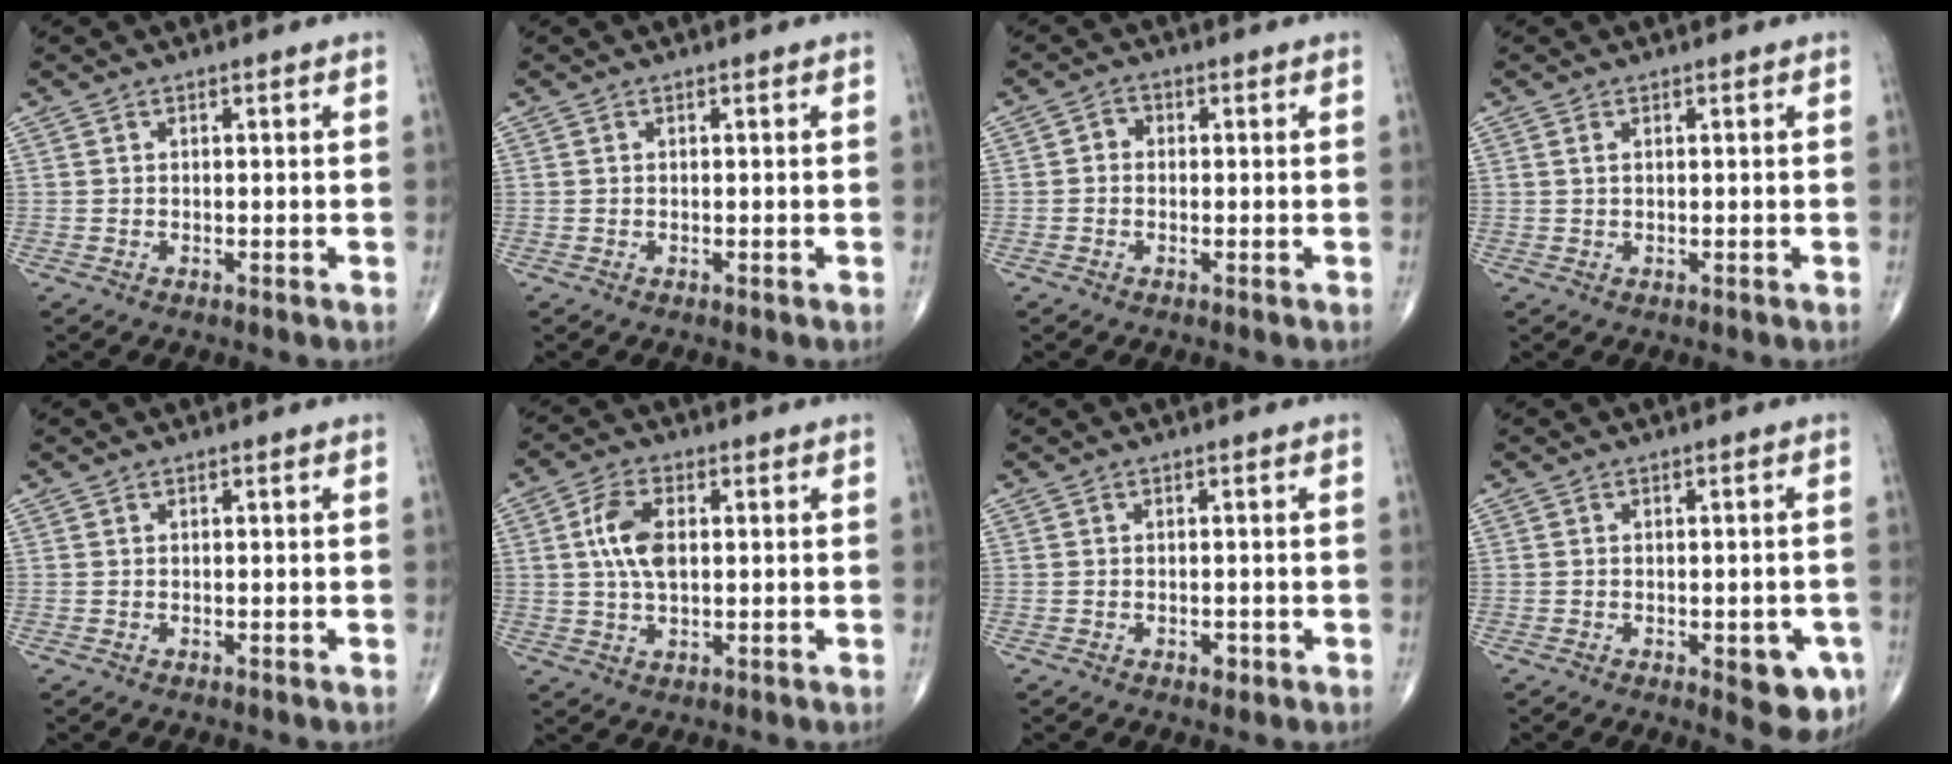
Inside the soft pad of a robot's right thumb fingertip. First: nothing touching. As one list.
[{"total": 0.0}, {"total": 1.8, "force": [-0.1, 1.5, 0.8], "torque": [-0.002, 0.005, -0.009]}, {"total": 0.7, "force": [0.4, 0.3, 0.5], "torque": [-0.010, 0.006, 0.008]}, {"total": 0.0}, {"total": 7.3, "force": [1.2, 3.9, 6.1], "torque": [-0.122, 0.002, 0.021]}, {"total": 1.4, "force": [-0.6, 0.8, 0.9], "torque": [-0.011, 0.000, -0.009]}, {"total": 6.9, "force": [-2.6, 2.9, 5.7], "torque": [-0.050, 0.002, -0.025]}]